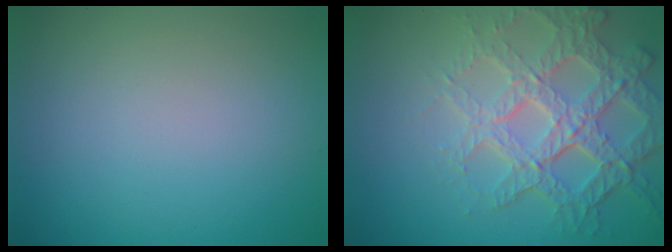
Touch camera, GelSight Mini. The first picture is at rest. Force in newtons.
{"total": 6.8, "press": 5.0, "slide": 4.7}